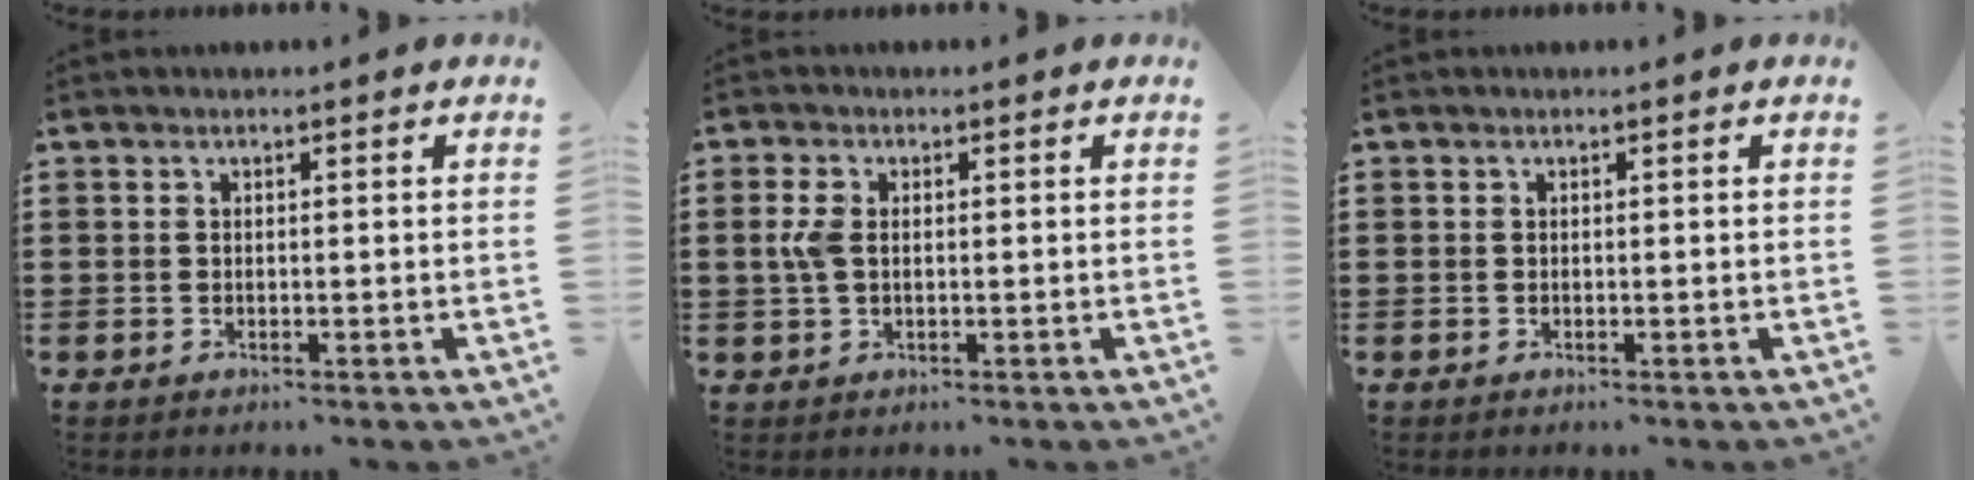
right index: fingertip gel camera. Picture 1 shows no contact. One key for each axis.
{"total": 3.6, "fx": 0.3, "fy": 2.1, "fz": 2.9, "tx": -0.084, "ty": 0.000, "tz": -0.004}
{"total": 0.0}